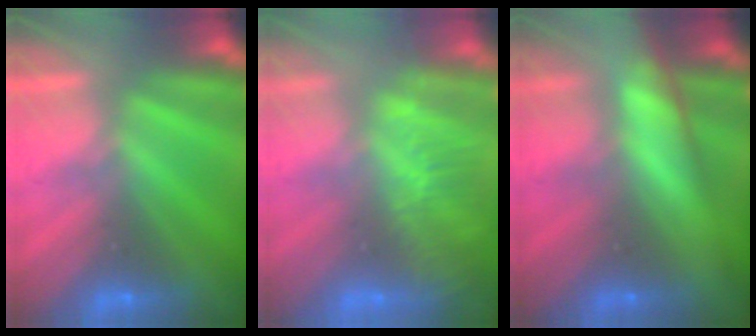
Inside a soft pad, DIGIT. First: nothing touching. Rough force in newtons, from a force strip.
{"total": 3.4}
{"total": 5.5}